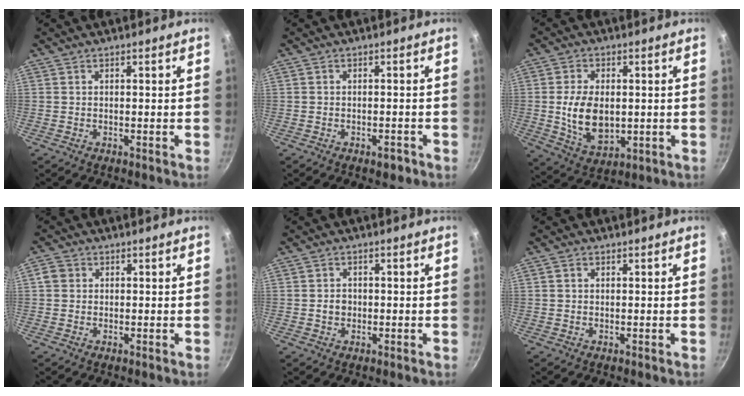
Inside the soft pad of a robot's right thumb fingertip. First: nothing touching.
{"total": 2.3, "force": [-1.4, 1.1, 1.4], "torque": [-0.012, 0.014, -0.013]}
{"total": 10.9, "force": [0.0, 6.8, 8.5], "torque": [-0.140, -0.014, 0.011]}
{"total": 2.6, "force": [0.3, 2.3, 1.0], "torque": [-0.009, 0.005, 0.000]}
{"total": 2.1, "force": [-0.3, 1.9, 1.0], "torque": [-0.008, 0.005, -0.006]}
{"total": 0.8, "force": [0.2, 0.7, 0.4], "torque": [-0.004, 0.002, 0.003]}